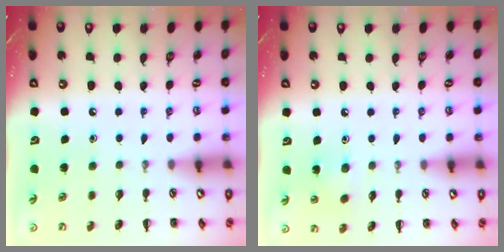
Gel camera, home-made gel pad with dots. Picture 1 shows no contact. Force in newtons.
{"total": 3.9, "press": 3.8, "slide": 1.1}